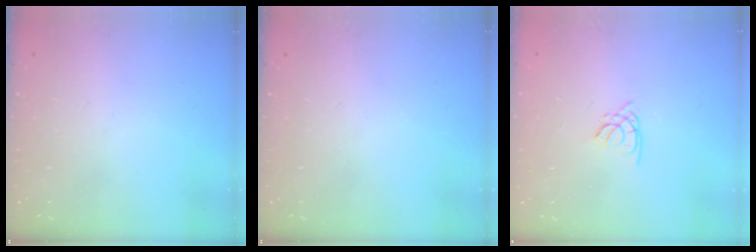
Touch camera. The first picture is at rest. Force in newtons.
{"total": 0.0}
{"total": 1.3, "press": 1.3, "slide": 0.4}